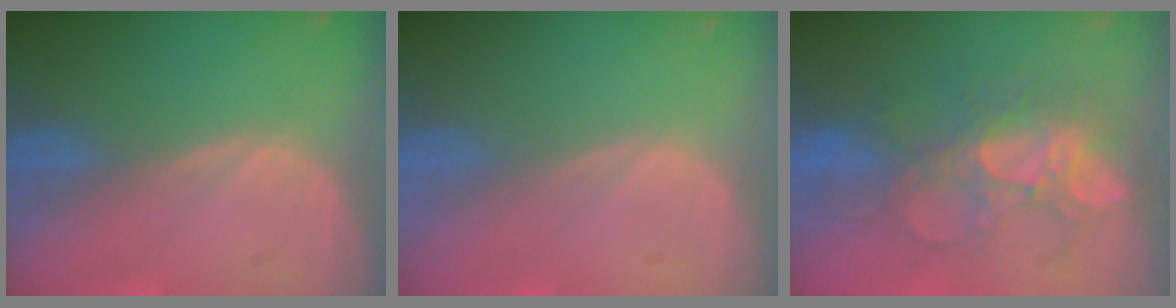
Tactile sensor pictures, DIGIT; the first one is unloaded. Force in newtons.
{"total": 0.0}
{"total": 8.7, "press": 8.4, "slide": 2.4}